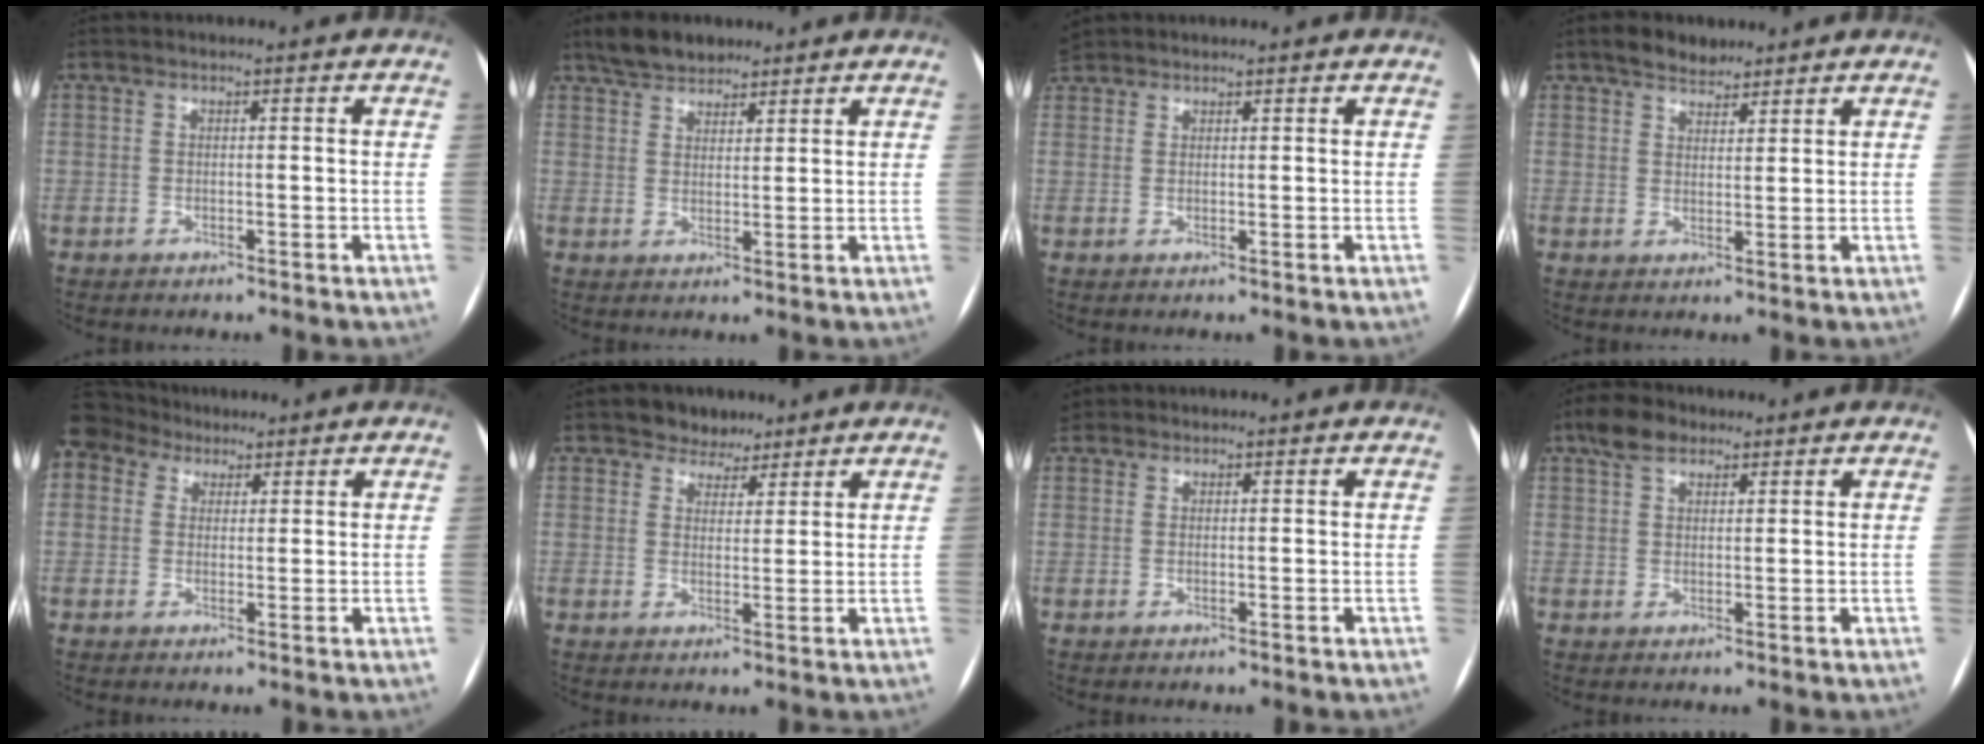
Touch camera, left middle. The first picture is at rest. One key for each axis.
{"total": 5.2, "fx": 4.4, "fy": 2.3, "fz": 1.7, "tx": -0.032, "ty": 0.013, "tz": 0.082}
{"total": 3.1, "fx": 2.7, "fy": 1.5, "fz": 0.7, "tx": -0.027, "ty": 0.018, "tz": 0.055}
{"total": 4.1, "fx": 3.4, "fy": 2.0, "fz": 1.3, "tx": -0.022, "ty": 0.009, "tz": 0.058}
{"total": 6.7, "fx": 4.8, "fy": 4.5, "fz": 1.3, "tx": -0.032, "ty": 0.040, "tz": 0.094}
{"total": 4.3, "fx": 3.4, "fy": 2.7, "fz": 0.4, "tx": 0.002, "ty": 0.002, "tz": 0.050}
{"total": 1.6, "fx": 1.0, "fy": 1.2, "fz": 0.2, "tx": 0.001, "ty": 0.005, "tz": 0.015}
{"total": 4.7, "fx": 3.2, "fy": 2.5, "fz": 2.3, "tx": -0.048, "ty": 0.020, "tz": 0.062}